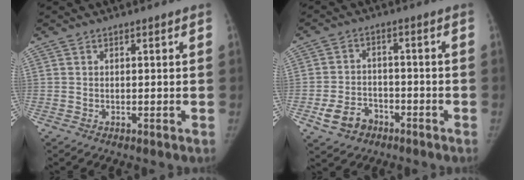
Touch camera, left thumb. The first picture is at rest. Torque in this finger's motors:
{"motor_torque": [-0.24, 0.30, 0.26, 0.21, 0.02]}